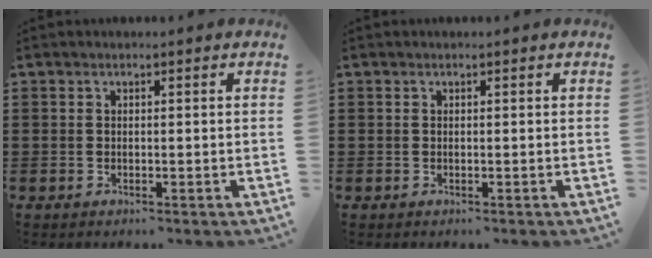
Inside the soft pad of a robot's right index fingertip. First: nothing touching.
{"total": 0.0}